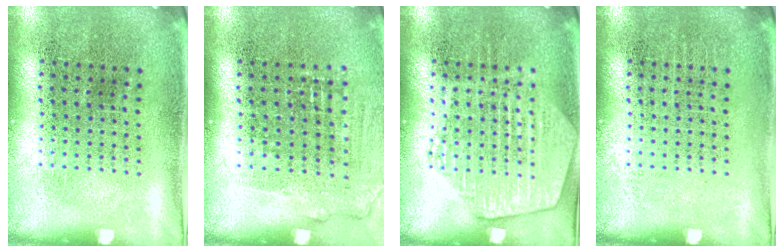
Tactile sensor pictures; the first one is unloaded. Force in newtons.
{"total": 1.0, "press": 1.0, "slide": 0.4}
{"total": 2.8, "press": 2.7, "slide": 0.4}
{"total": 0.0}